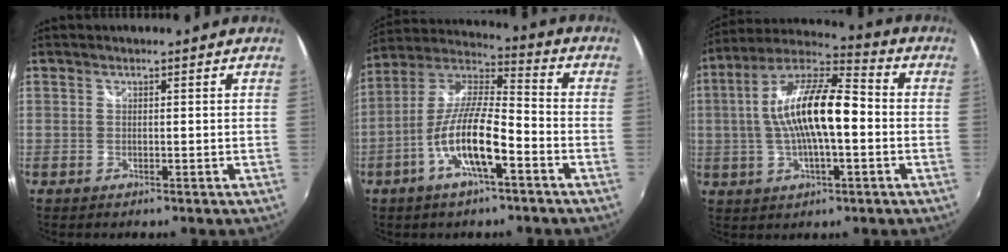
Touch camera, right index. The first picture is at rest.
{"total": 13.4, "force": [-5.7, 3.1, 11.7], "torque": [-0.234, -0.004, -0.110]}
{"total": 16.5, "force": [-0.6, 5.2, 15.6], "torque": [-0.291, 0.014, -0.019]}